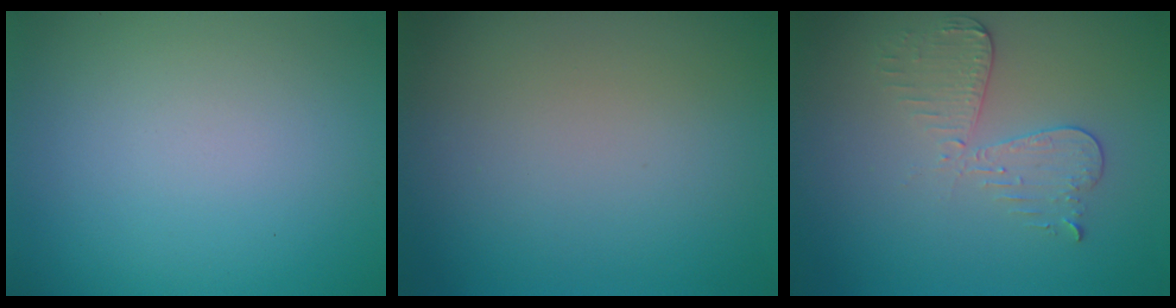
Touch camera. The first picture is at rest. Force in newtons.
{"total": 0.0}
{"total": 2.9, "press": 2.7, "slide": 1.2}